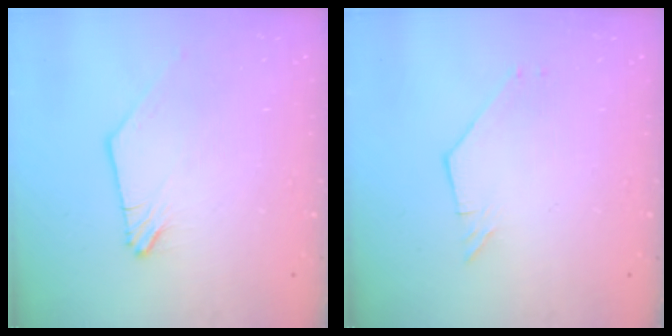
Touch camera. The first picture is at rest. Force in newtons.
{"total": 2.0, "press": 2.0, "slide": 0.1}